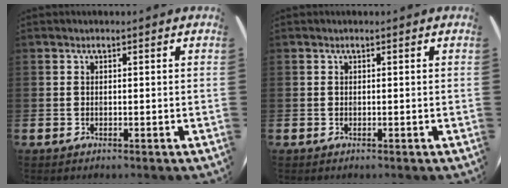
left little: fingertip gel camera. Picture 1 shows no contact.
{"total": 0.0}